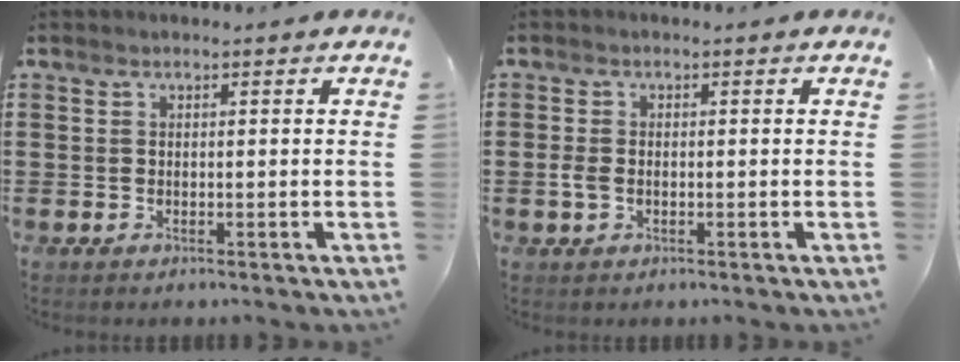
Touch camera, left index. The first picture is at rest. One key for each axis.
{"total": 2.1, "fx": -0.4, "fy": 1.2, "fz": 1.6, "tx": -0.048, "ty": -0.004, "tz": -0.011}